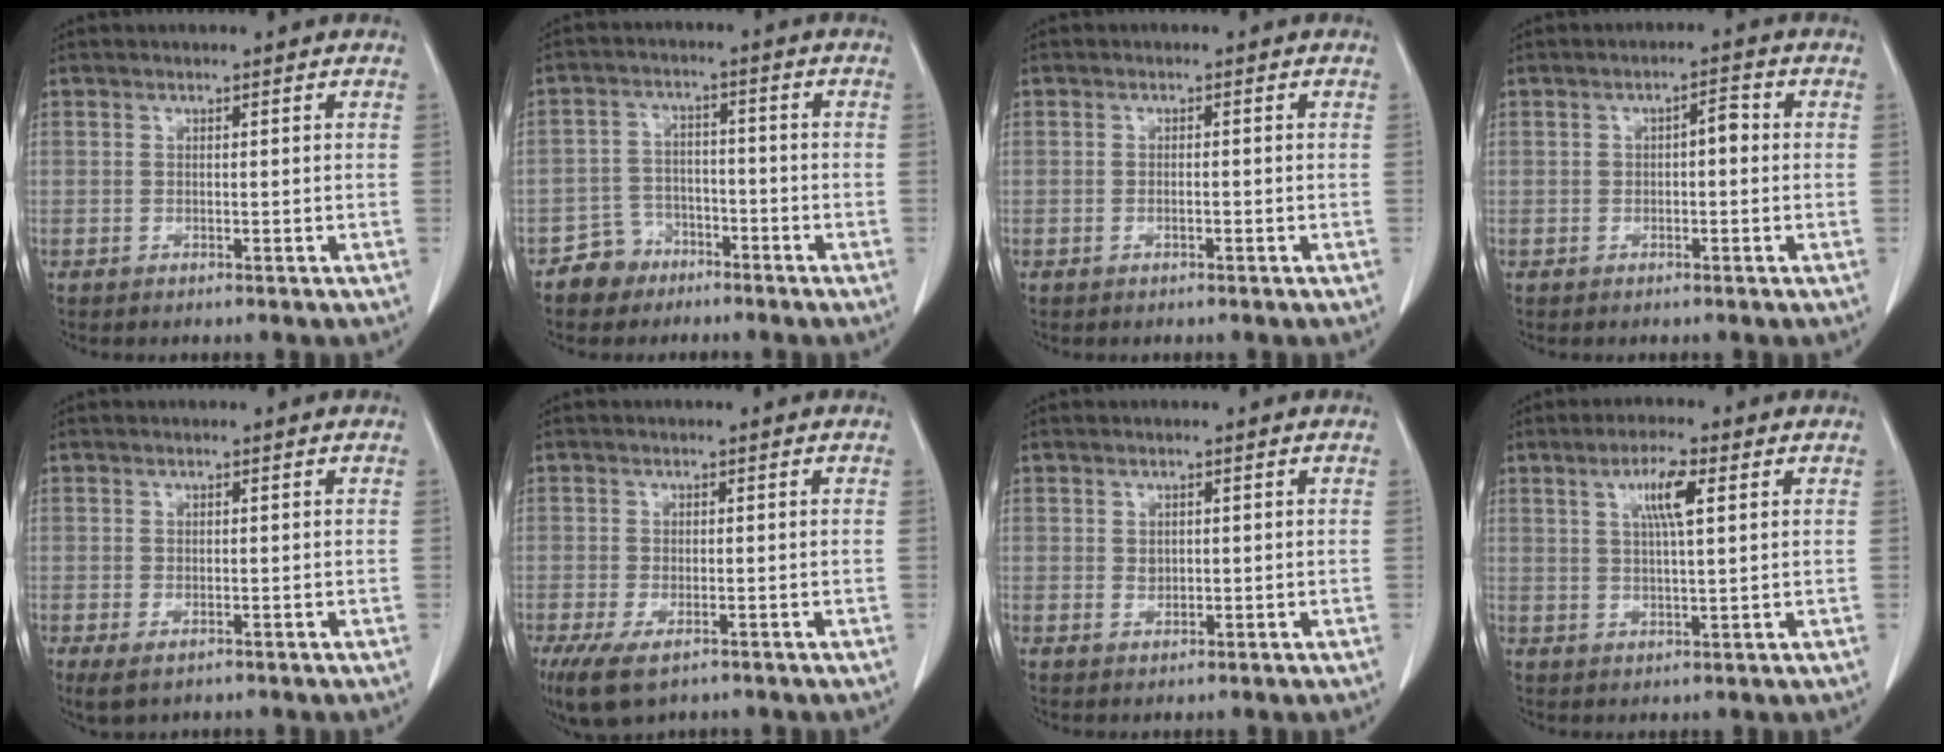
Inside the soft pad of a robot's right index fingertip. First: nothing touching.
{"total": 5.5, "force": [-3.7, 4.0, 0.1], "torque": [0.009, 0.014, -0.064]}
{"total": 0.7, "force": [-0.4, 0.2, 0.6], "torque": [-0.011, 0.001, -0.006]}
{"total": 2.5, "force": [0.0, 1.1, 2.2], "torque": [-0.032, 0.017, -0.002]}
{"total": 3.2, "force": [-1.7, 1.5, 2.2], "torque": [-0.044, -0.008, -0.020]}
{"total": 6.7, "force": [-4.1, 2.7, 4.5], "torque": [-0.084, -0.015, -0.069]}
{"total": 1.3, "force": [0.1, 1.0, 0.8], "torque": [-0.014, -0.001, 0.005]}
{"total": 5.6, "force": [2.1, 0.7, 5.1], "torque": [-0.094, 0.003, 0.038]}